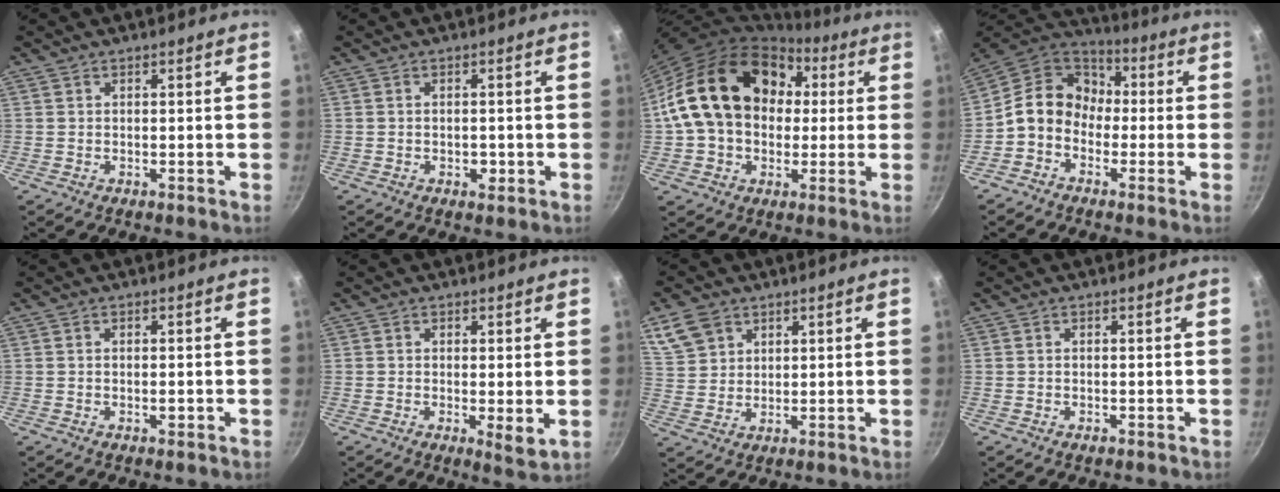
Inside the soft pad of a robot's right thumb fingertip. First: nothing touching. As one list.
[{"total": 2.1, "force": [-0.6, 1.2, 1.6], "torque": [-0.022, 0.000, -0.009]}, {"total": 21.6, "force": [3.4, 16.3, 13.7], "torque": [-0.216, 0.038, 0.054]}, {"total": 12.3, "force": [-1.7, 10.1, 6.8], "torque": [-0.086, 0.046, -0.060]}, {"total": 1.2, "force": [-0.4, 0.5, 1.0], "torque": [-0.017, 0.001, -0.006]}, {"total": 3.9, "force": [0.0, 1.0, 3.8], "torque": [-0.060, -0.017, 0.000]}, {"total": 7.2, "force": [4.1, 5.2, 2.8], "torque": [-0.037, -0.004, 0.090]}, {"total": 0.6, "force": [-0.4, 0.3, 0.5], "torque": [-0.008, 0.001, -0.006]}]